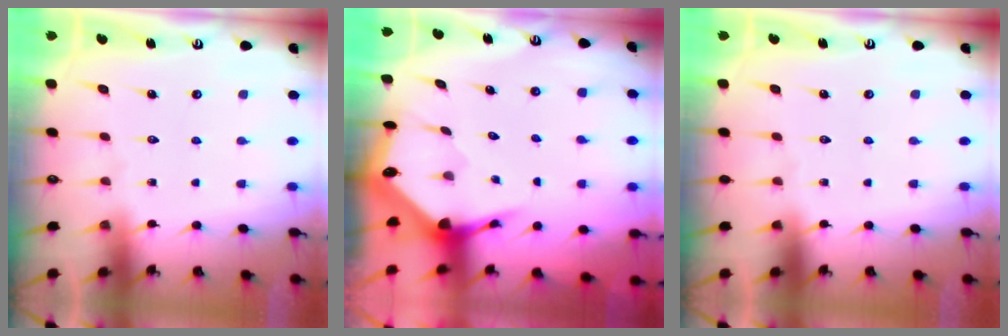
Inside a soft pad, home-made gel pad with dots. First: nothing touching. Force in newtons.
{"total": 3.9, "press": 3.9, "slide": 0.6}
{"total": 0.0}